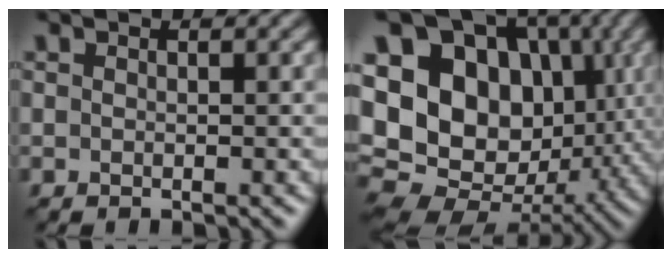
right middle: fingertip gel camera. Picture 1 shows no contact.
{"total": 17.6, "force": [2.5, 13.7, 10.8], "torque": [-0.201, 0.010, 0.049]}